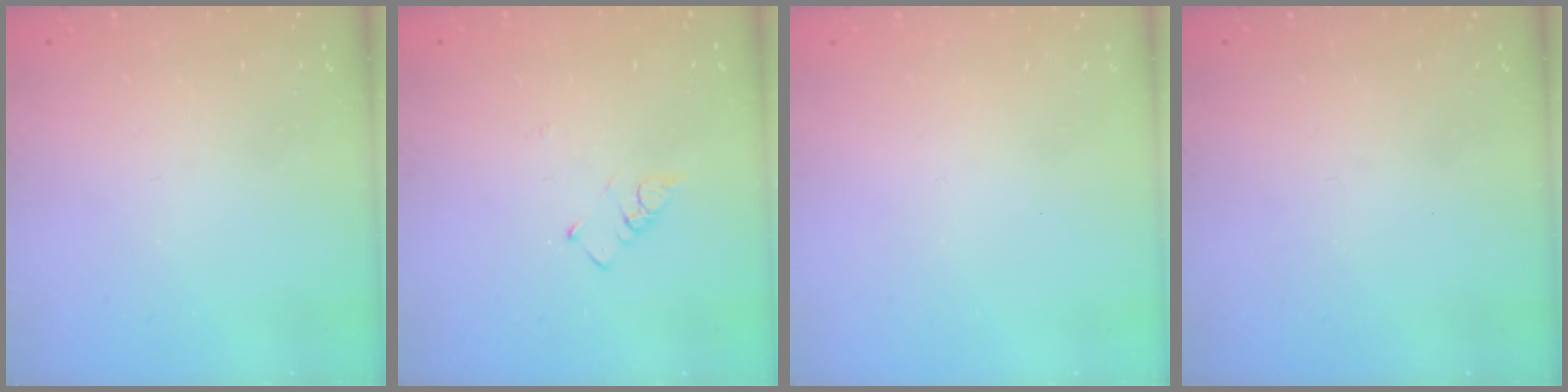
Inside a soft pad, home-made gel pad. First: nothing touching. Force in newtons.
{"total": 2.6, "press": 2.6, "slide": 0.5}
{"total": 1.5, "press": 1.5, "slide": 0.1}
{"total": 0.0}